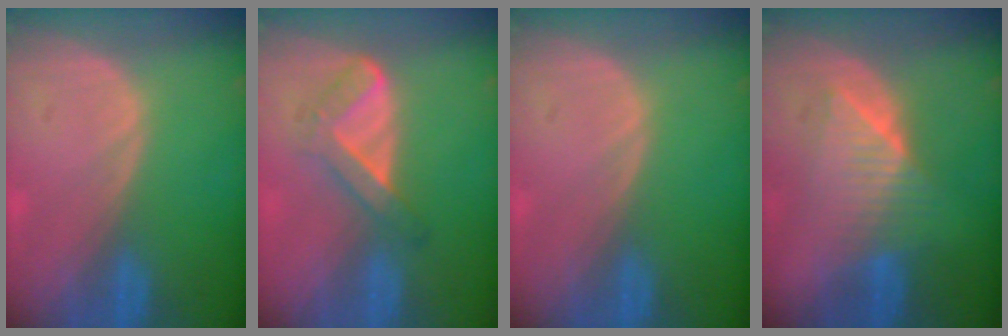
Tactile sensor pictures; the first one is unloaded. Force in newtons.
{"total": 5.6, "press": 4.7, "slide": 3.0}
{"total": 0.0}
{"total": 6.4, "press": 6.3, "slide": 1.1}